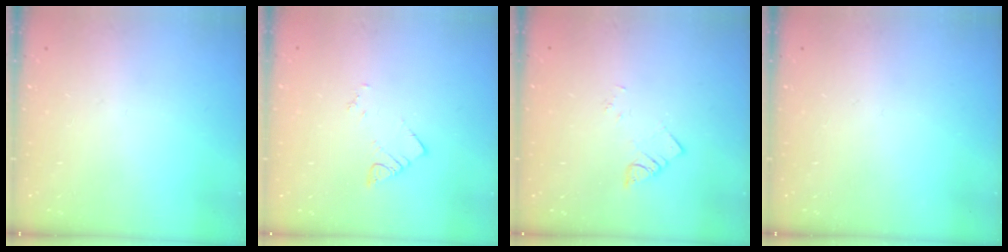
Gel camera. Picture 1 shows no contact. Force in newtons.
{"total": 3.6, "press": 3.6, "slide": 0.1}
{"total": 2.2, "press": 2.2, "slide": 0.2}
{"total": 0.0}